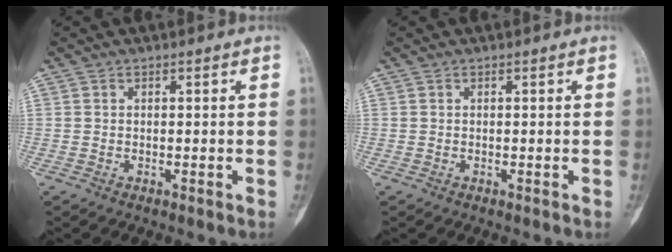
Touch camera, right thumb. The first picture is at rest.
{"total": 0.0}